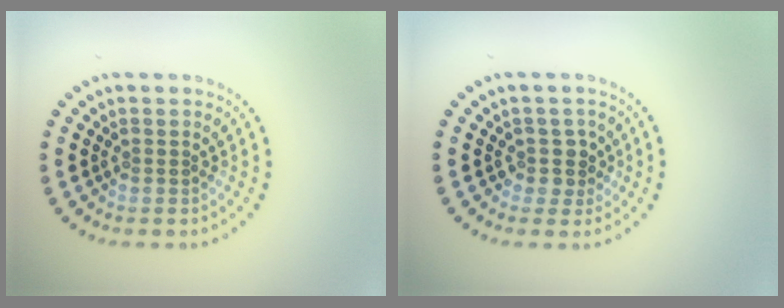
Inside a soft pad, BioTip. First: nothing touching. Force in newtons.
{"total": 1.9, "press": 1.6, "slide": 0.9}